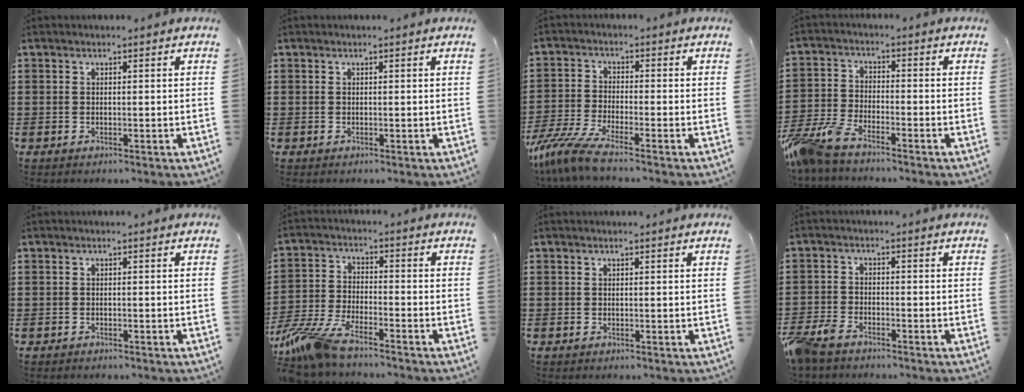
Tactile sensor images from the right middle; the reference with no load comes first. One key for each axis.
{"total": 0.0}
{"total": 5.9, "fx": -5.0, "fy": 0.2, "fz": 3.2, "tx": -0.095, "ty": -0.023, "tz": -0.104}
{"total": 6.3, "fx": -5.5, "fy": 1.2, "fz": 2.9, "tx": -0.098, "ty": -0.013, "tz": -0.117}
{"total": 0.6, "fx": -0.6, "fy": 0.2, "fz": 0.0, "tx": -0.002, "ty": 0.001, "tz": -0.013}
{"total": 8.3, "fx": -7.1, "fy": 1.1, "fz": 4.1, "tx": -0.111, "ty": -0.008, "tz": -0.145}
{"total": 0.0}
{"total": 4.3, "fx": -3.7, "fy": 1.5, "fz": 1.5, "tx": -0.059, "ty": -0.005, "tz": -0.085}